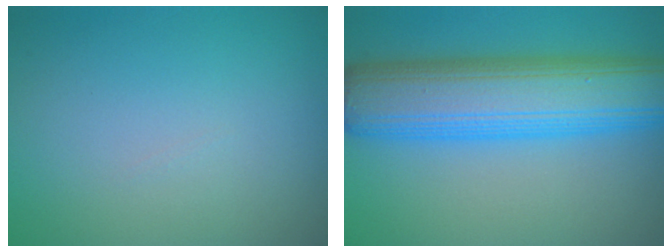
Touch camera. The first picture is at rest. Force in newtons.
{"total": 11.2, "press": 11.2, "slide": 0.1}